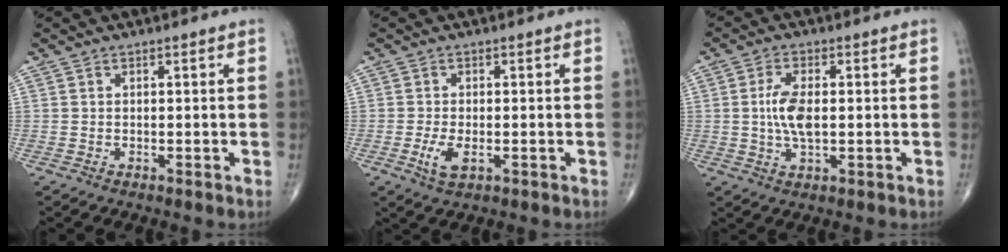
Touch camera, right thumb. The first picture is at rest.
{"total": 3.8, "force": [-1.1, 1.8, 3.2], "torque": [-0.068, -0.007, -0.018]}
{"total": 6.4, "force": [0.1, 2.8, 5.7], "torque": [-0.120, -0.002, -0.001]}